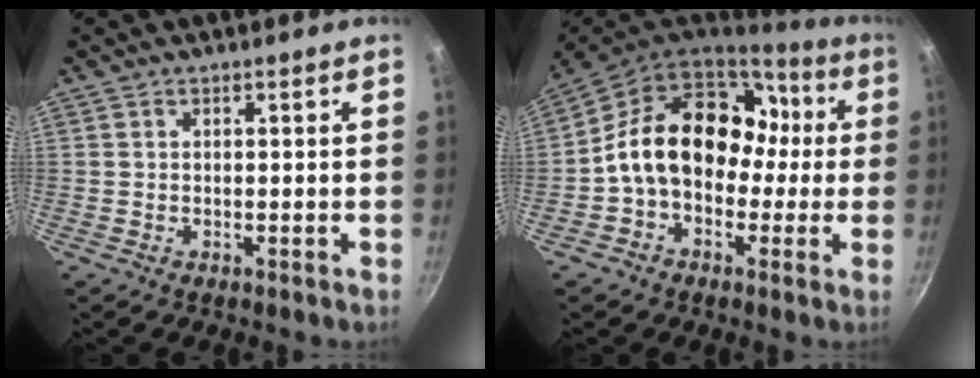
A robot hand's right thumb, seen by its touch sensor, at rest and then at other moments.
{"total": 19.3, "force": [0.7, 14.4, 12.8], "torque": [-0.172, 0.057, 0.002]}